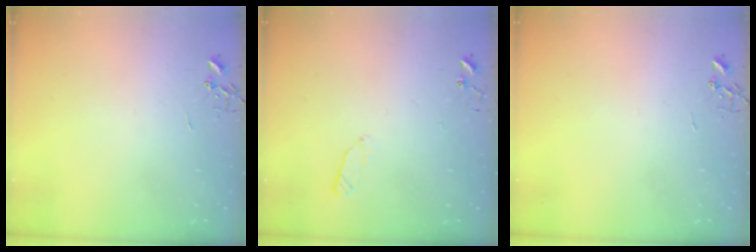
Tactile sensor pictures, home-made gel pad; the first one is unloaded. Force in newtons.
{"total": 4.7, "press": 4.6, "slide": 0.9}
{"total": 0.0}